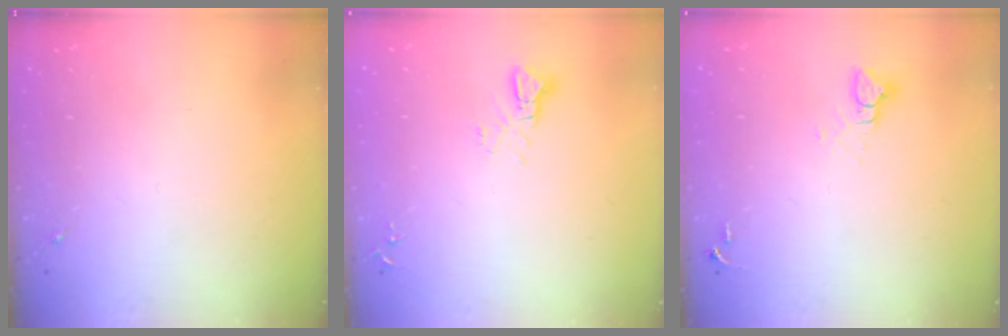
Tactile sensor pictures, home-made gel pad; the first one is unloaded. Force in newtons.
{"total": 3.1, "press": 3.1, "slide": 0.1}
{"total": 3.5, "press": 3.5, "slide": 0.2}